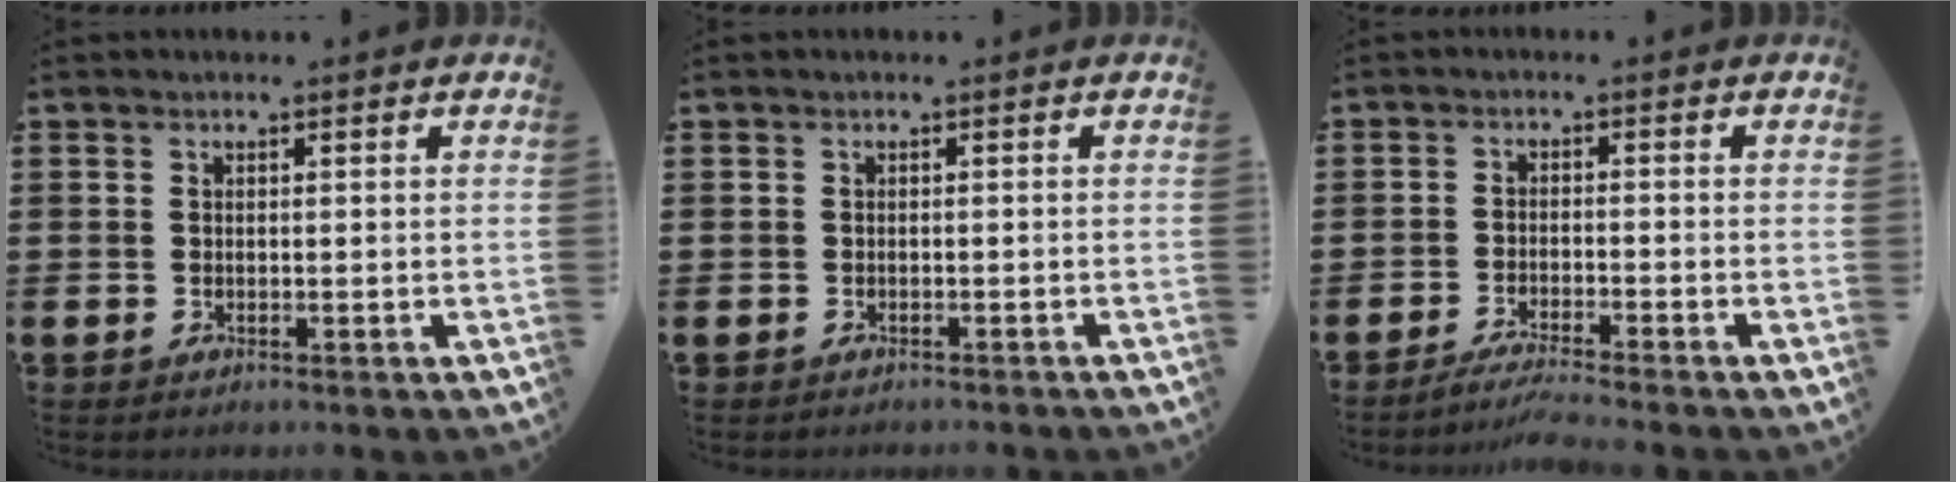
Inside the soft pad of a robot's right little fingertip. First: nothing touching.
{"total": 0.6, "force": [-0.6, -0.1, 0.0], "torque": [0.001, 0.000, -0.012]}
{"total": 2.9, "force": [-2.6, -0.4, 1.3], "torque": [-0.020, -0.001, -0.049]}